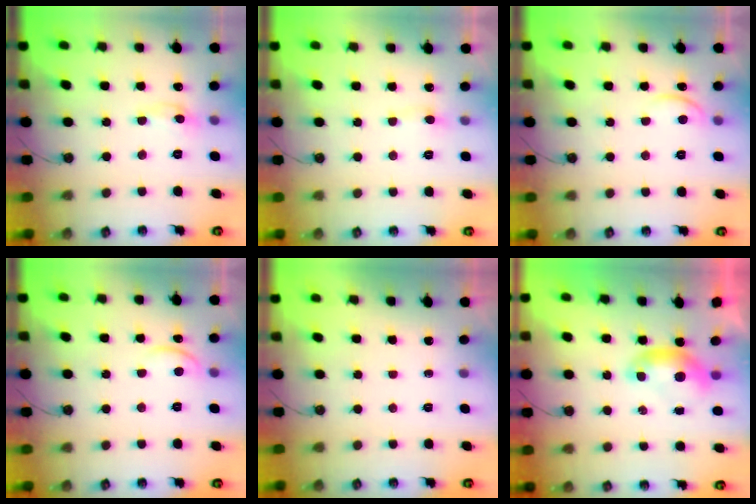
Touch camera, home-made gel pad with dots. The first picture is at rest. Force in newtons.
{"total": 1.8, "press": 1.7, "slide": 0.7}
{"total": 1.9, "press": 1.8, "slide": 0.6}
{"total": 1.9, "press": 1.8, "slide": 0.6}
{"total": 0.0}
{"total": 0.0}